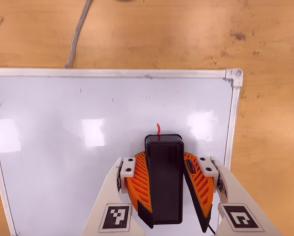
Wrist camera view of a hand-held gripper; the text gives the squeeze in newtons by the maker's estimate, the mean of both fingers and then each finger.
{"total": 12.6, "left": 13.9, "right": 11.3}